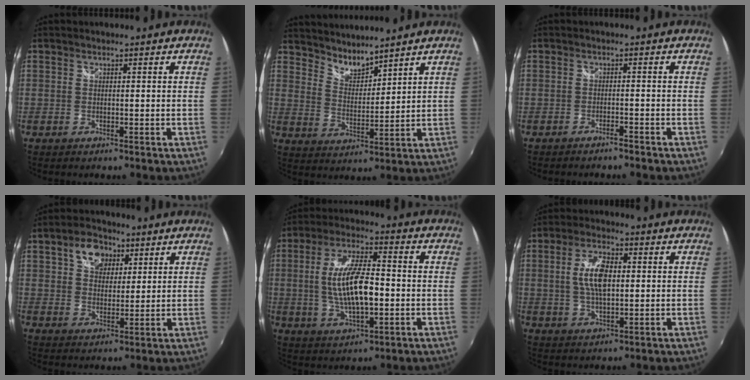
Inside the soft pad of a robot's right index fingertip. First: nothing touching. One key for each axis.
{"total": 5.8, "fx": 5.5, "fy": 1.0, "fz": 1.4, "tx": -0.019, "ty": -0.005, "tz": 0.102}
{"total": 1.9, "fx": -1.8, "fy": 0.3, "fz": 0.6, "tx": -0.021, "ty": -0.002, "tz": -0.030}
{"total": 7.5, "fx": 3.6, "fy": 5.3, "fz": 4.0, "tx": -0.065, "ty": 0.020, "tz": 0.060}
{"total": 13.1, "fx": -1.1, "fy": 4.5, "fz": 12.2, "tx": -0.240, "ty": 0.001, "tz": -0.014}
{"total": 8.1, "fx": 0.7, "fy": 3.6, "fz": 7.2, "tx": -0.139, "ty": 0.007, "tz": 0.014}